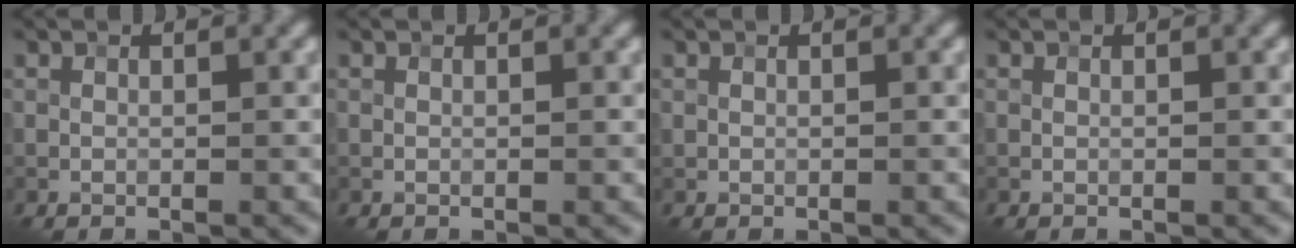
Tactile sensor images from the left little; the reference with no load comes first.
{"total": 0.0}
{"total": 0.0}
{"total": 0.0}